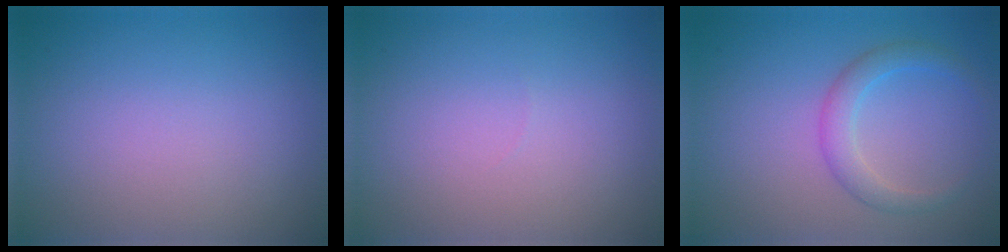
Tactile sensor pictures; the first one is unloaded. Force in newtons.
{"total": 0.0}
{"total": 2.4, "press": 2.4, "slide": 0.1}